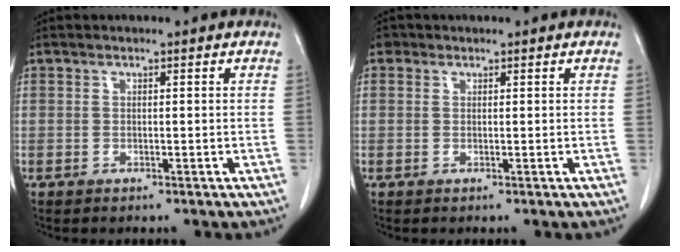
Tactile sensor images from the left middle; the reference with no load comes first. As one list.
[{"total": 0.8, "force": [0.5, 0.6, 0.1], "torque": [0.002, 0.003, 0.006]}]